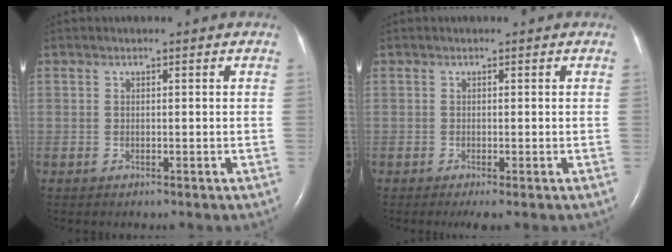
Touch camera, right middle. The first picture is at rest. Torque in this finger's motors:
{"motor_torque": [0.25, -0.19, 0.05, 0.03]}